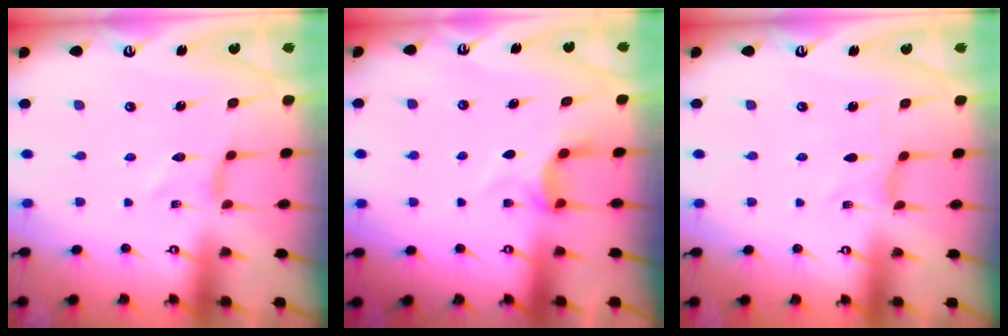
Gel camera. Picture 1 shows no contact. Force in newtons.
{"total": 4.3, "press": 4.3, "slide": 0.8}
{"total": 0.6, "press": 0.6, "slide": 0.2}